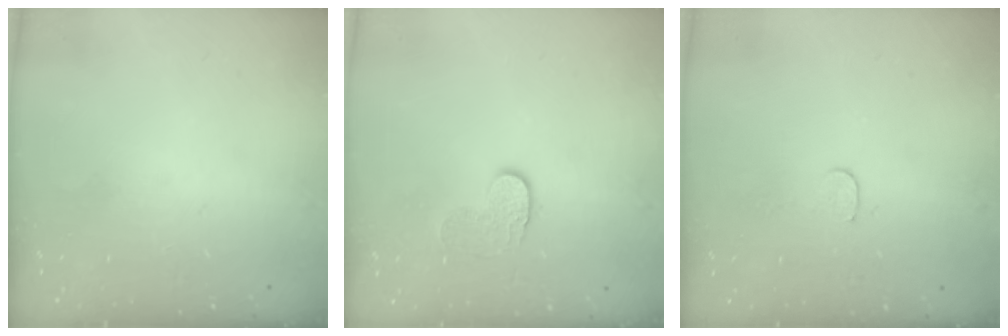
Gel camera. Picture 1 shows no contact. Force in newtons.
{"total": 6.3, "press": 6.3, "slide": 0.4}
{"total": 3.5, "press": 3.5, "slide": 0.3}